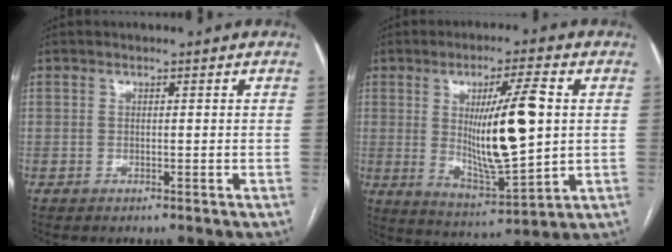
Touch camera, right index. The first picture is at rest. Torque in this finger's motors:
{"motor_torque": [1.89, 0.25, 0.52, 0.21]}